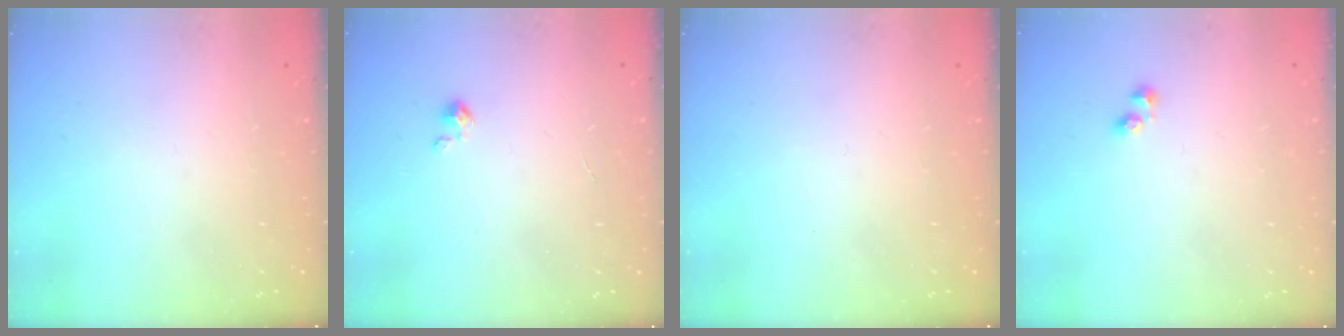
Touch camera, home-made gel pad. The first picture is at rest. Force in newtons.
{"total": 1.1, "press": 1.1, "slide": 0.2}
{"total": 0.0}
{"total": 2.1, "press": 1.9, "slide": 0.9}